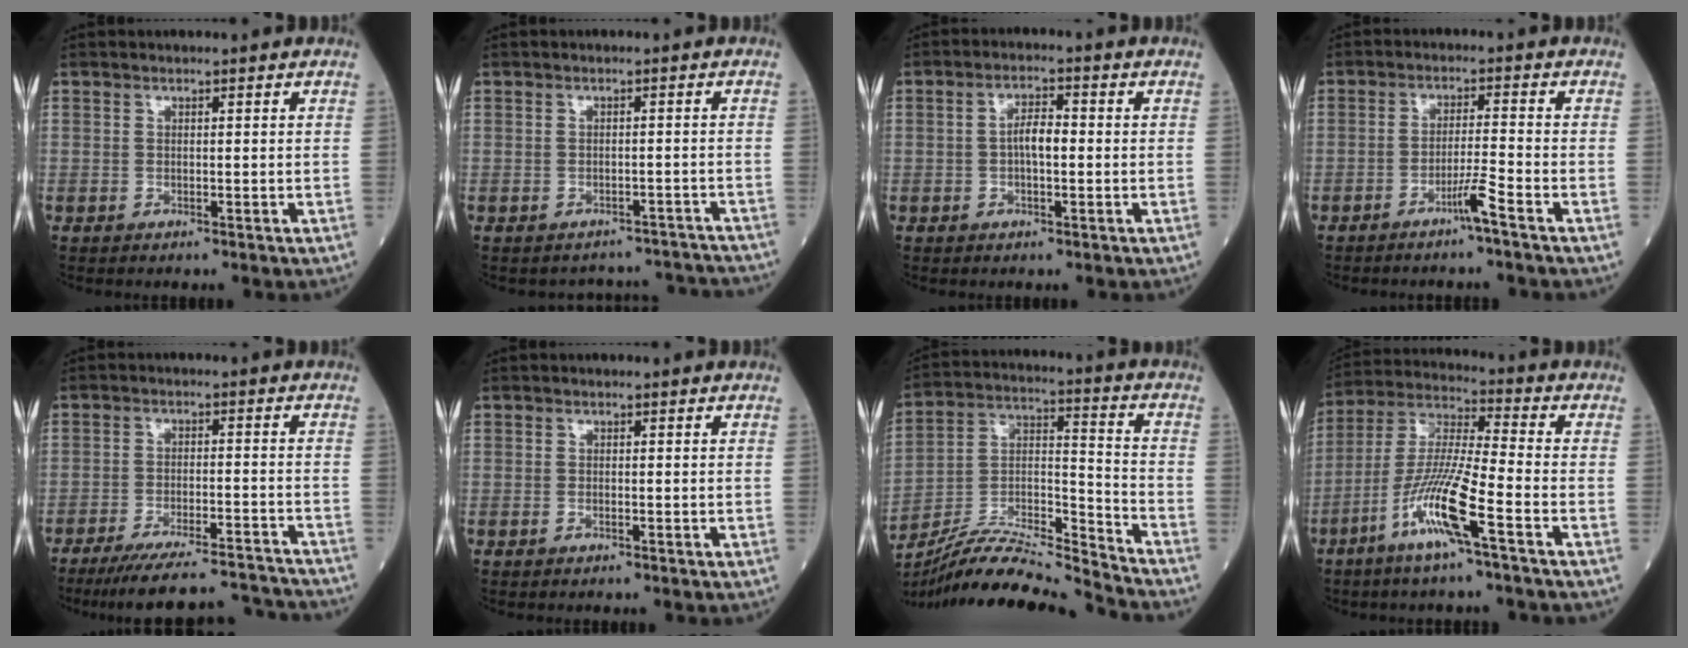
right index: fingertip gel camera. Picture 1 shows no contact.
{"total": 7.3, "force": [-7.1, 1.8, -0.8], "torque": [0.017, 0.030, -0.070]}
{"total": 3.7, "force": [-0.3, 1.2, 3.5], "torque": [-0.065, 0.011, -0.007]}
{"total": 3.9, "force": [-2.6, -0.9, 2.7], "torque": [-0.053, -0.005, -0.051]}
{"total": 17.9, "force": [-17.0, 0.9, 5.6], "torque": [-0.079, -0.009, -0.236]}
{"total": 0.6, "force": [-0.3, 0.2, 0.5], "torque": [-0.013, -0.001, -0.004]}
{"total": 17.4, "force": [-16.6, -0.8, 5.2], "torque": [-0.092, 0.021, -0.294]}
{"total": 12.2, "force": [-5.8, 0.0, 10.8], "torque": [-0.224, -0.010, -0.119]}